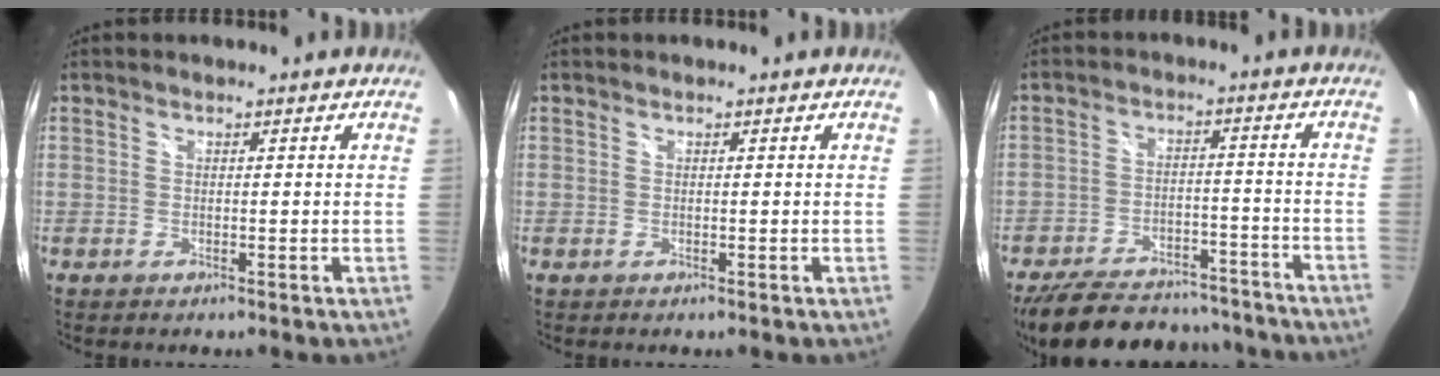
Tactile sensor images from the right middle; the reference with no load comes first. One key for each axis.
{"total": 0.0}
{"total": 22.0, "fx": -18.5, "fy": 8.1, "fz": 8.6, "tx": -0.184, "ty": 0.018, "tz": -0.249}